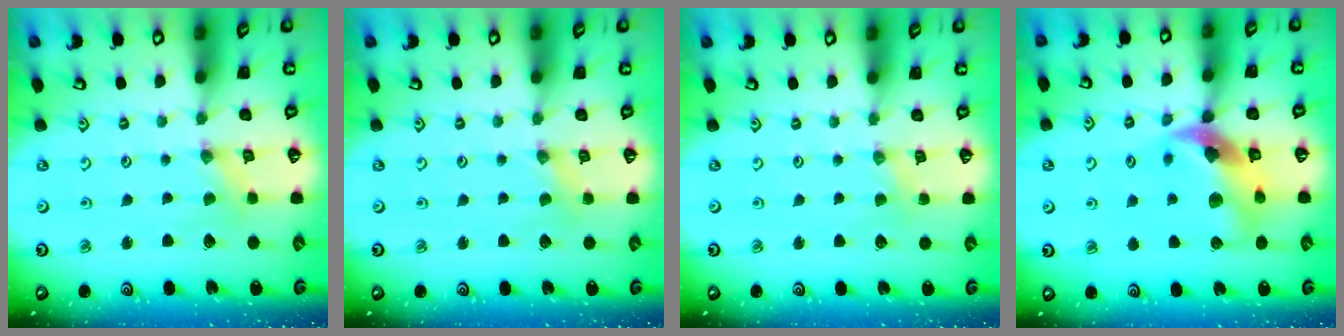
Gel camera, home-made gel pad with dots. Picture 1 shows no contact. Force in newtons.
{"total": 1.7, "press": 1.7, "slide": 0.3}
{"total": 1.7, "press": 1.7, "slide": 0.3}
{"total": 12.8, "press": 12.7, "slide": 1.6}